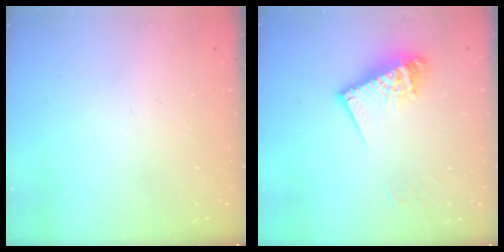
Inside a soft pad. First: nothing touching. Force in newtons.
{"total": 12.2, "press": 12.2, "slide": 1.2}